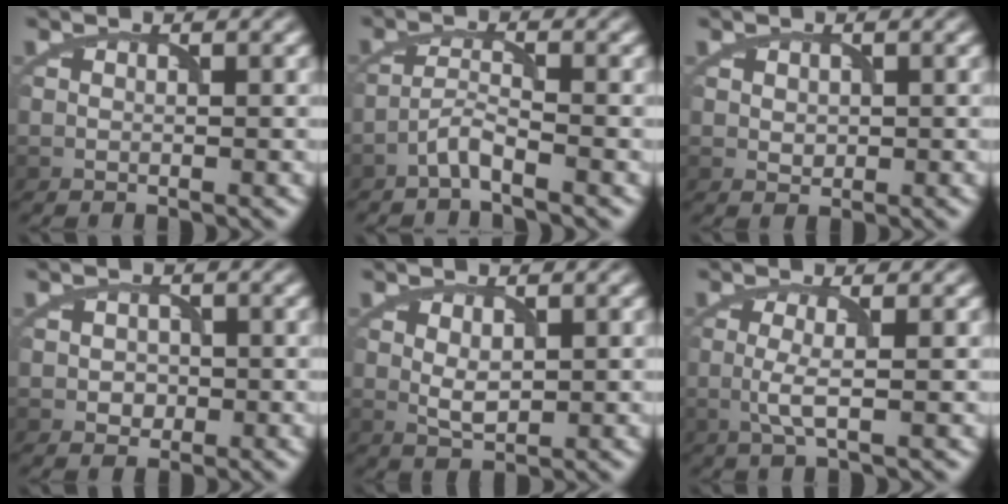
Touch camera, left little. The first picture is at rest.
{"total": 2.1, "force": [-1.7, 0.1, 1.3], "torque": [-0.028, 0.008, -0.040]}
{"total": 1.1, "force": [0.3, 0.9, 0.5], "torque": [-0.010, -0.003, 0.008]}
{"total": 1.5, "force": [-0.2, 1.3, 0.6], "torque": [-0.008, -0.003, -0.005]}
{"total": 2.0, "force": [0.4, 1.1, 1.6], "torque": [-0.036, -0.004, 0.012]}
{"total": 2.1, "force": [-0.2, 0.3, 2.1], "torque": [-0.048, -0.002, -0.006]}